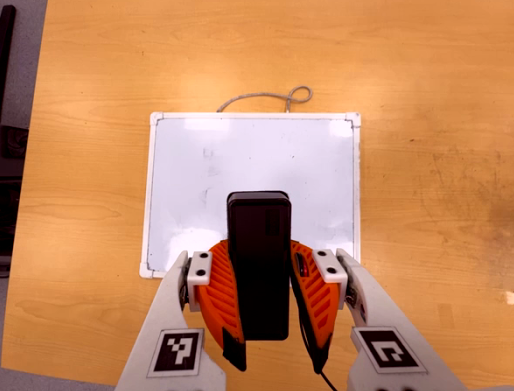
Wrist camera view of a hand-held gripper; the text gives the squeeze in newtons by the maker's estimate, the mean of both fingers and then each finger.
{"total": 9.0, "left": 7.7, "right": 10.4}